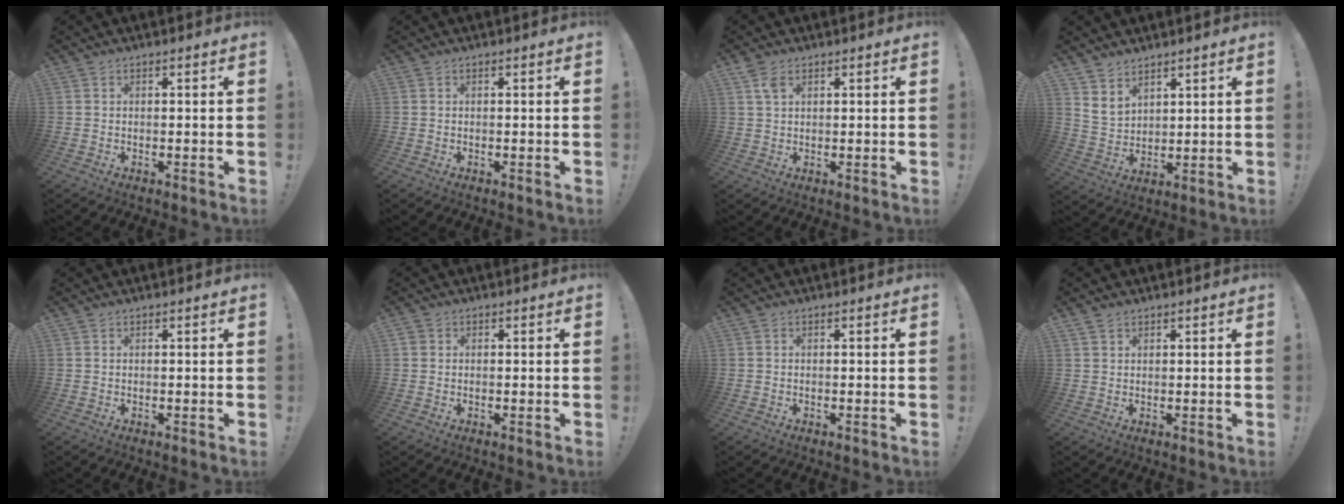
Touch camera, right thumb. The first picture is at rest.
{"total": 0.0}
{"total": 3.8, "force": [2.0, 1.9, 2.5], "torque": [-0.046, -0.003, 0.037]}
{"total": 6.3, "force": [4.9, 3.8, 1.4], "torque": [-0.028, -0.037, 0.096]}
{"total": 0.0}
{"total": 1.1, "force": [0.4, 1.0, 0.2], "torque": [-0.003, 0.002, 0.007]}
{"total": 0.0}
{"total": 1.6, "force": [1.3, 0.9, 0.4], "torque": [-0.005, -0.004, 0.024]}